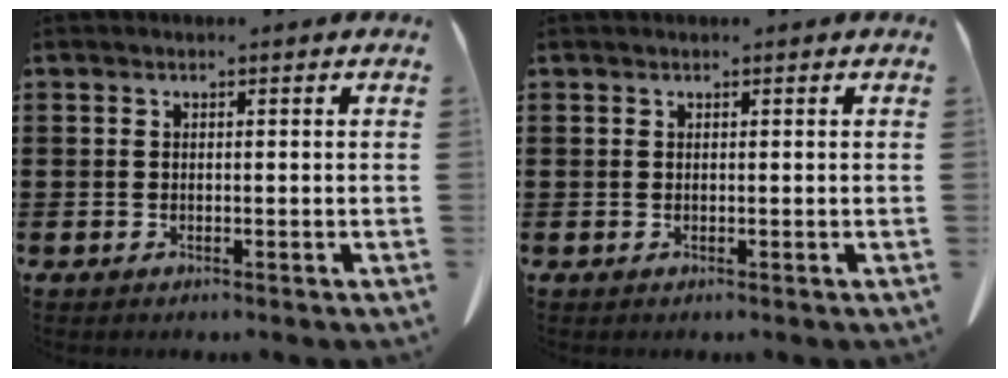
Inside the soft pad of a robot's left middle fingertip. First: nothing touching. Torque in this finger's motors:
{"motor_torque": [0.27, 0.12, 0.00, -0.01]}